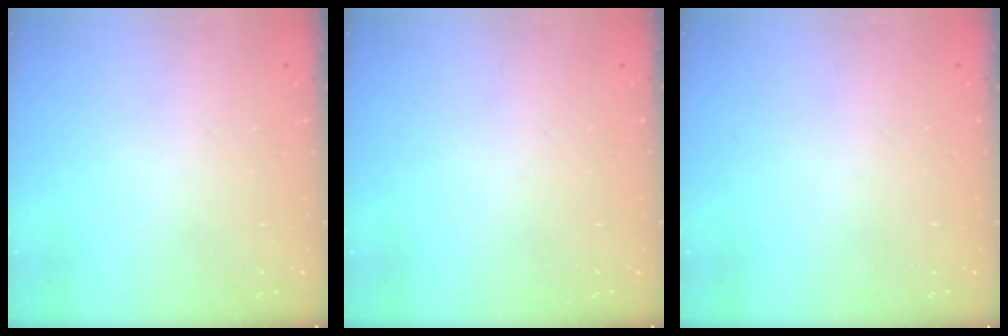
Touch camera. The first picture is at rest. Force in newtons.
{"total": 0.0}
{"total": 0.0}